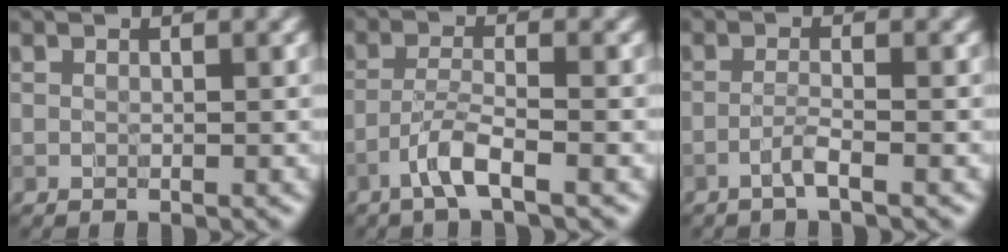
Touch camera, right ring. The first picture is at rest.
{"total": 2.7, "force": [-1.8, 0.1, 2.1], "torque": [-0.039, 0.007, -0.044]}
{"total": 1.4, "force": [-0.8, -0.1, 1.1], "torque": [-0.016, 0.005, -0.024]}